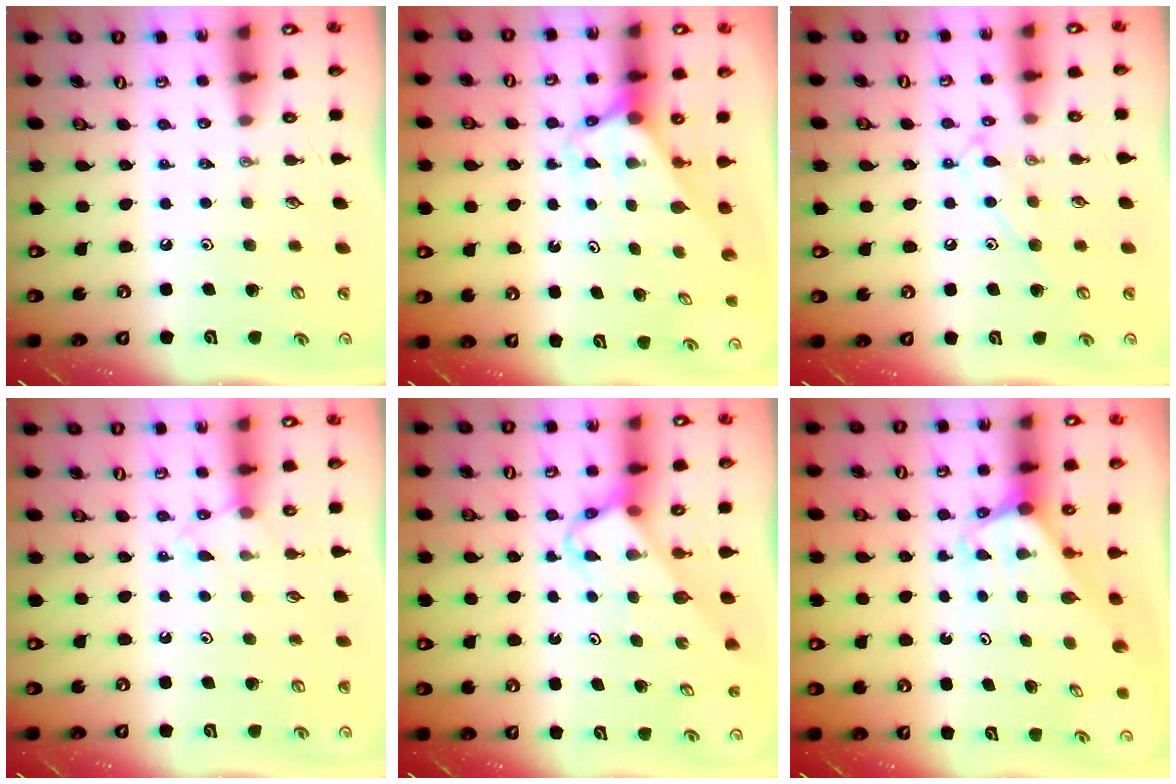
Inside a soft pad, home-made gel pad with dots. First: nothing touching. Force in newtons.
{"total": 2.7, "press": 2.7, "slide": 0.2}
{"total": 10.1, "press": 10.1, "slide": 0.8}
{"total": 6.7, "press": 6.7, "slide": 0.6}
{"total": 3.7, "press": 3.7, "slide": 0.1}
{"total": 1.9, "press": 1.9, "slide": 0.1}